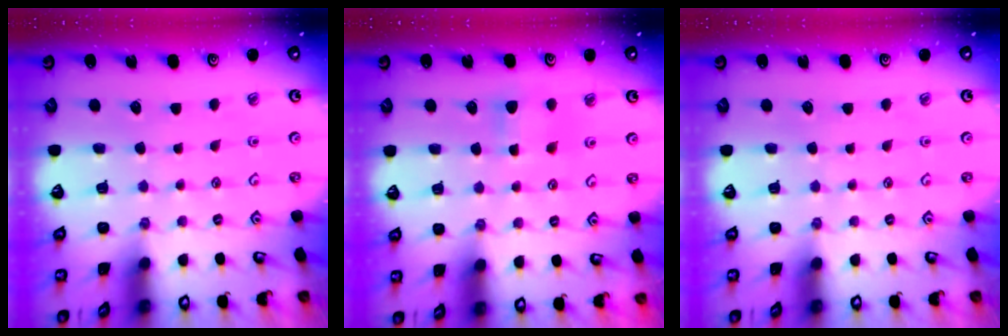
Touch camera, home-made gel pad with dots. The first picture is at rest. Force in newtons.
{"total": 4.9, "press": 4.9, "slide": 0.6}
{"total": 0.0}